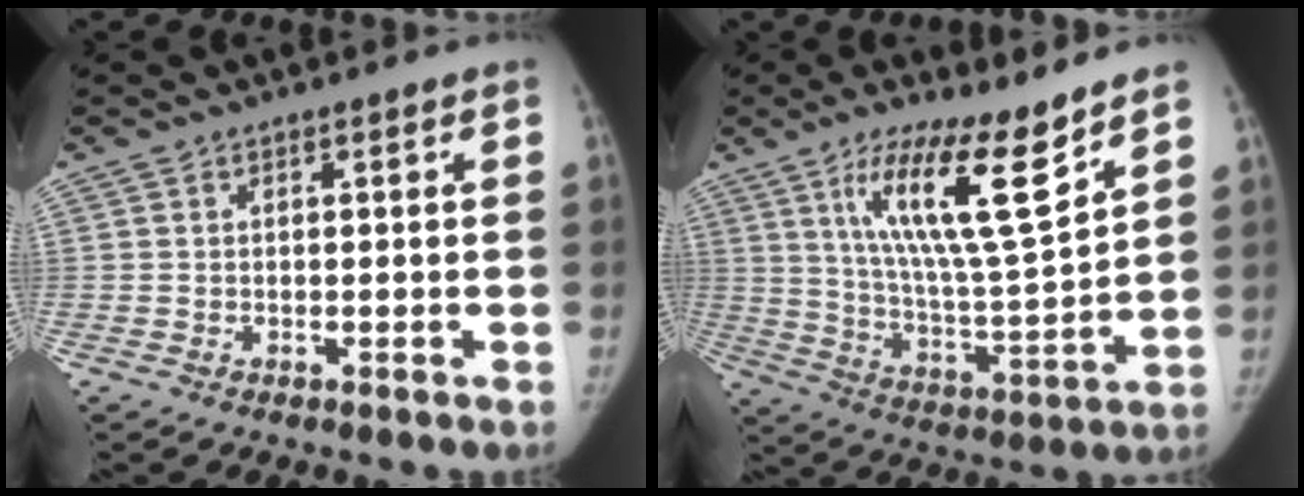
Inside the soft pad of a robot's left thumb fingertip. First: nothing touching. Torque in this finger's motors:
{"motor_torque": [0.45, 0.37, 1.84, -0.93, 0.43]}